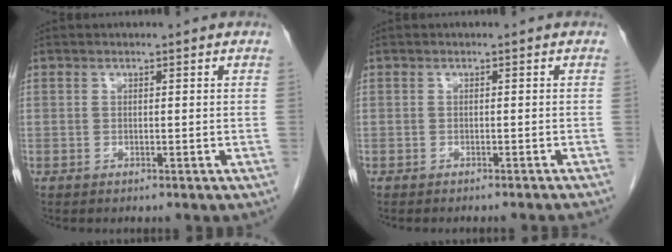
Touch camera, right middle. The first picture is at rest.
{"total": 4.9, "force": [-4.5, -0.6, 1.8], "torque": [-0.014, -0.011, -0.054]}